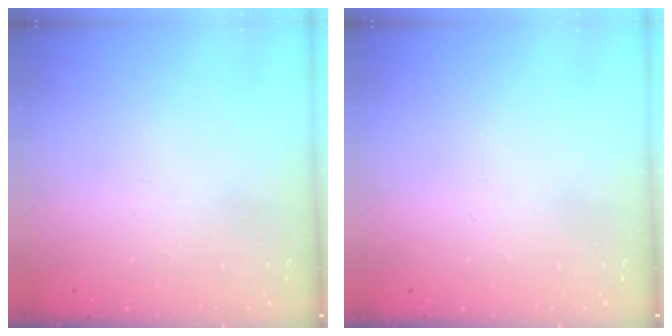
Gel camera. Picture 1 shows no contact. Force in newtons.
{"total": 0.0}